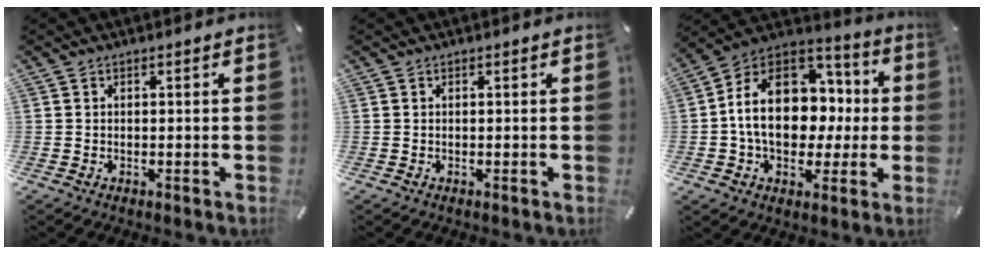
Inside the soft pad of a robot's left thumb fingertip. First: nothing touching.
{"total": 0.0}
{"total": 18.8, "force": [-0.1, 14.4, 12.1], "torque": [-0.215, 0.005, 0.004]}